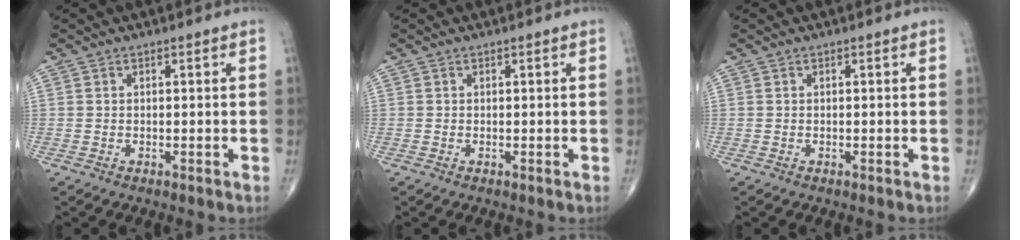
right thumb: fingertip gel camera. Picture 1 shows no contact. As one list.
[{"total": 0.0}, {"total": 0.0}]